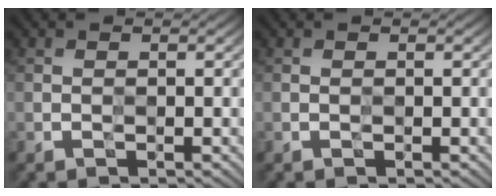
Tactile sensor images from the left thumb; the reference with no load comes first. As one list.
[{"total": 0.0}]